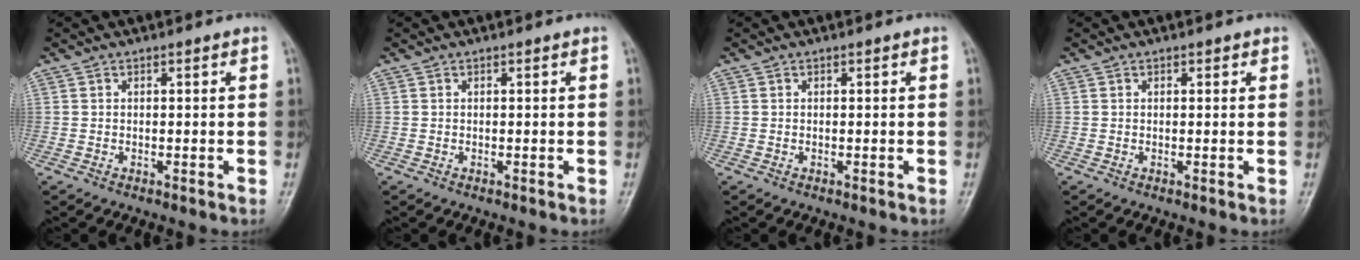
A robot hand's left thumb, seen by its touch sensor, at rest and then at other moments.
{"total": 0.0}
{"total": 0.0}
{"total": 0.8, "force": [0.5, 0.5, 0.4], "torque": [0.002, -0.001, 0.003]}